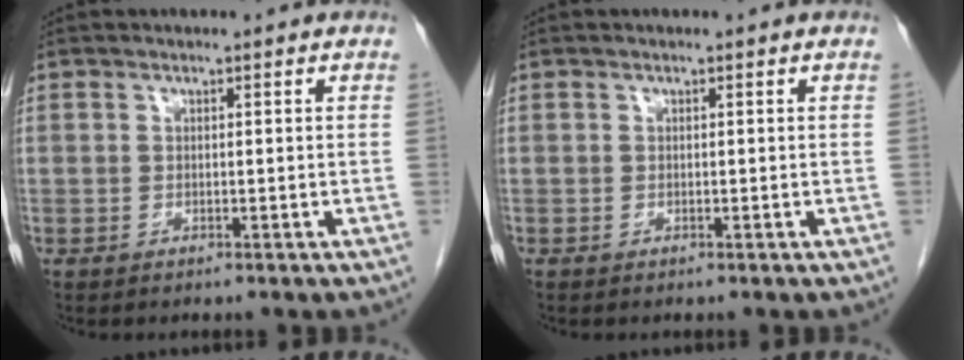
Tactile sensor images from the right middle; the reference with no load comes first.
{"total": 0.0}